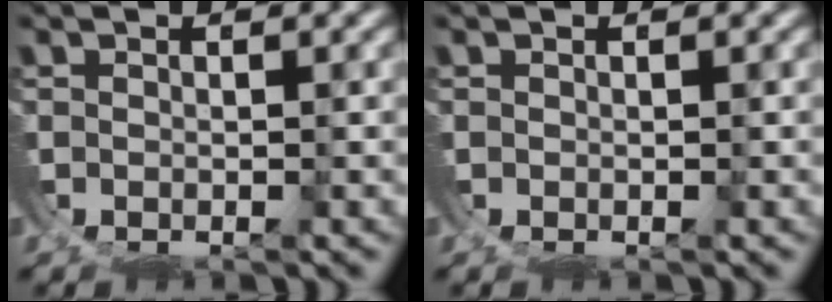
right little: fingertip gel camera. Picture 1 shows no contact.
{"total": 0.0}